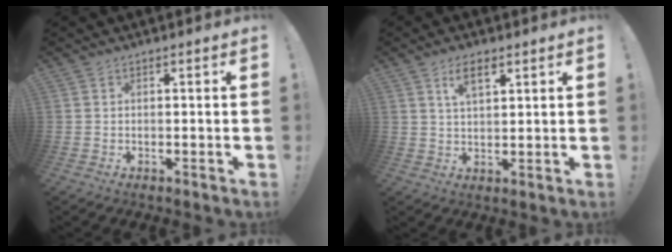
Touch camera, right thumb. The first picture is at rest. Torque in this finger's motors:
{"motor_torque": [0.00, 0.00, 0.22, 0.12, 0.00]}